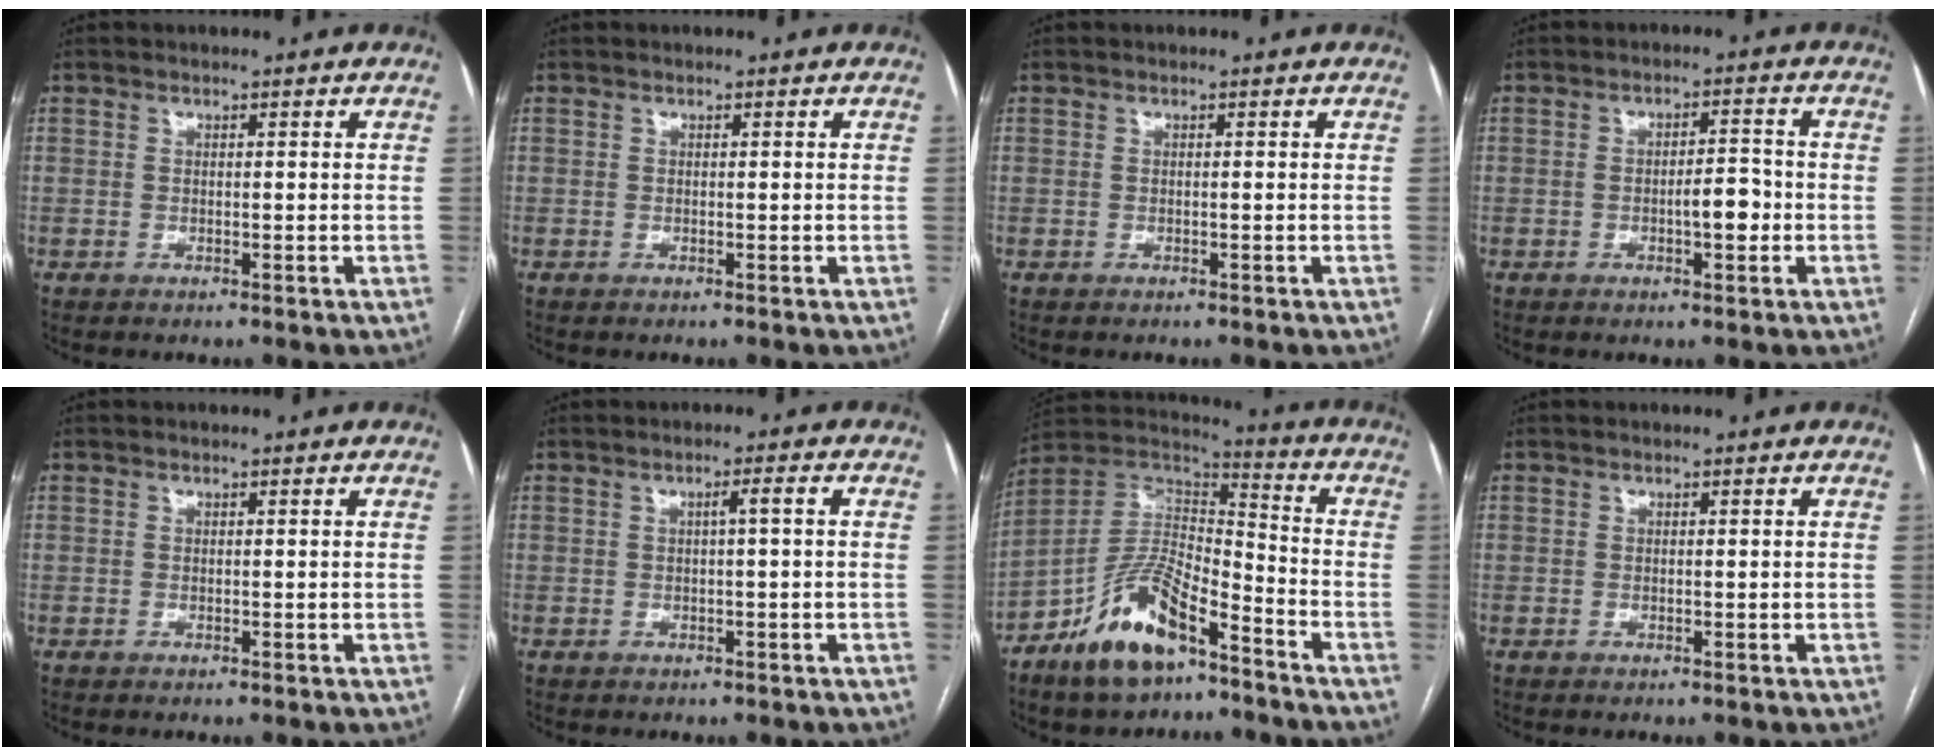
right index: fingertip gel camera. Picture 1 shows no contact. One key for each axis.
{"total": 0.0}
{"total": 0.0}
{"total": 4.4, "fx": -1.1, "fy": 1.3, "fz": 4.0, "tx": -0.061, "ty": 0.008, "tz": -0.015}
{"total": 0.0}
{"total": 1.7, "fx": 0.1, "fy": -0.2, "fz": 1.7, "tx": -0.027, "ty": 0.005, "tz": 0.004}
{"total": 13.6, "fx": -8.9, "fy": 4.5, "fz": 9.3, "tx": -0.180, "ty": 0.014, "tz": -0.162}
{"total": 0.0}